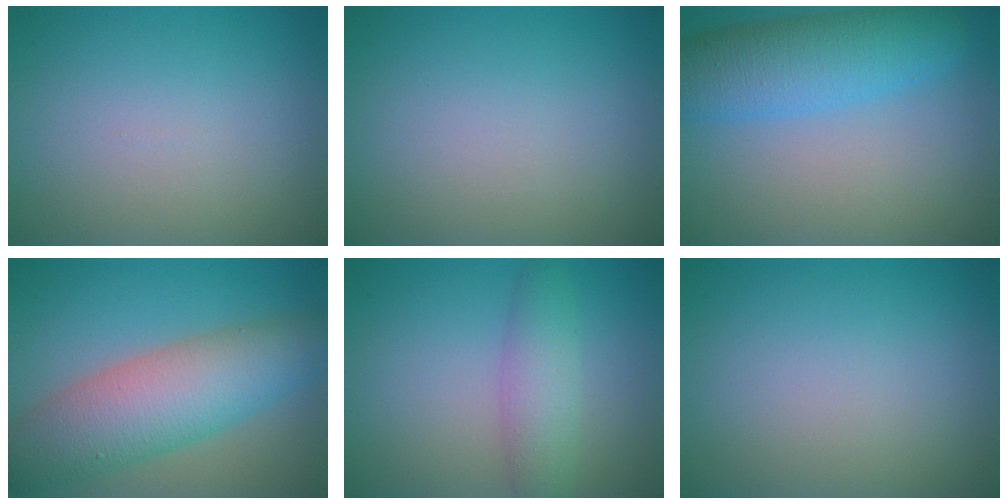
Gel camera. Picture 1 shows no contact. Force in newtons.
{"total": 0.0}
{"total": 6.9, "press": 6.9, "slide": 0.2}
{"total": 8.6, "press": 8.6, "slide": 0.1}
{"total": 3.5, "press": 3.5, "slide": 0.1}
{"total": 0.0}